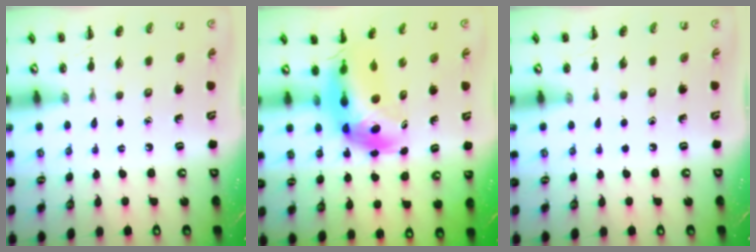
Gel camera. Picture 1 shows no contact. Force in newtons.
{"total": 7.3, "press": 6.9, "slide": 2.6}
{"total": 0.0}